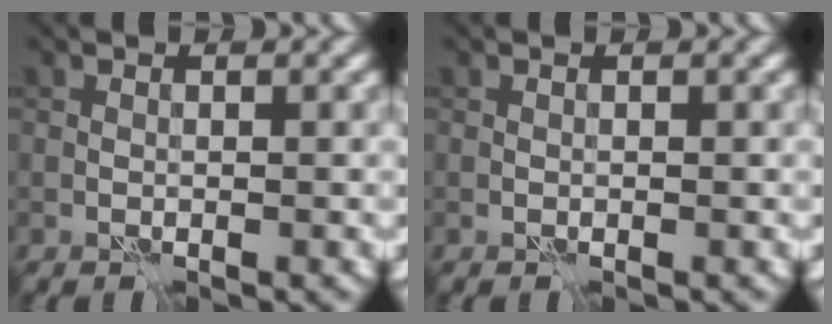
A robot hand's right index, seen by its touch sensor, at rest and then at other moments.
{"total": 0.0}